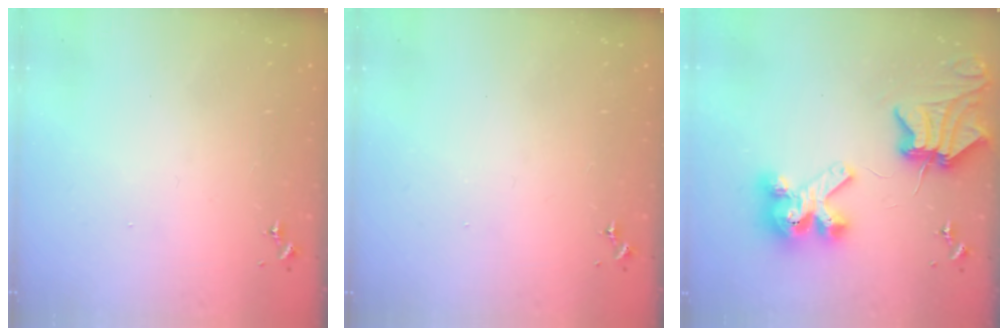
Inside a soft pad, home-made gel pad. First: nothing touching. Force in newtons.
{"total": 0.0}
{"total": 9.9, "press": 9.8, "slide": 1.2}